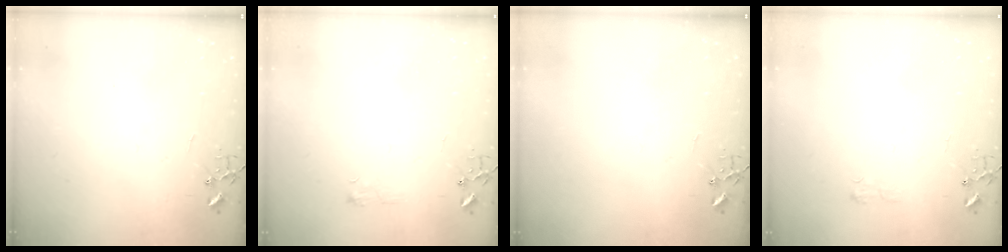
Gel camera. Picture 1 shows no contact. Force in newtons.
{"total": 5.5, "press": 5.4, "slide": 0.8}
{"total": 0.0}
{"total": 5.4, "press": 5.4, "slide": 0.6}